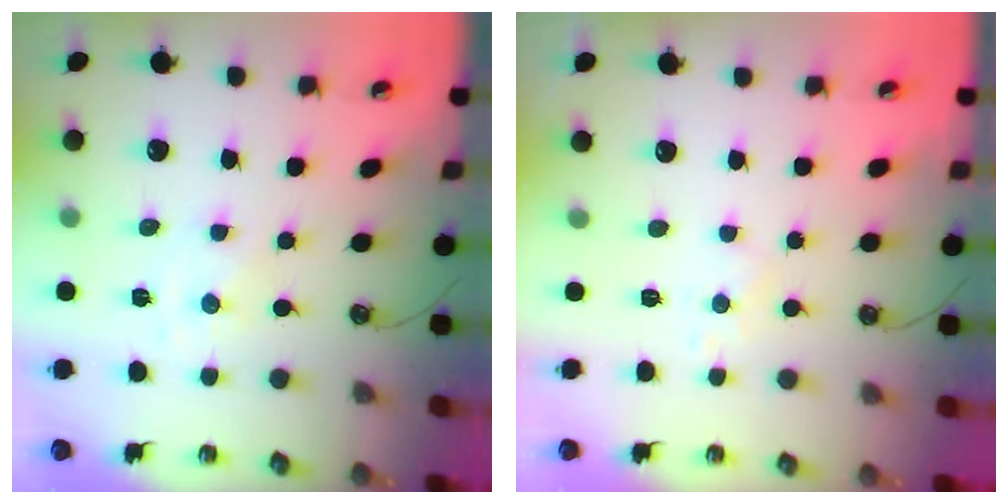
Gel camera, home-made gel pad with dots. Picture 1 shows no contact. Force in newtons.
{"total": 4.8, "press": 4.7, "slide": 0.6}